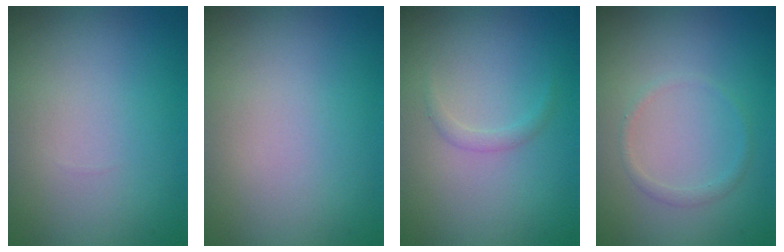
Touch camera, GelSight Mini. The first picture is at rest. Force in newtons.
{"total": 0.0}
{"total": 0.8, "press": 0.8, "slide": 0.1}
{"total": 0.9, "press": 0.9, "slide": 0.1}